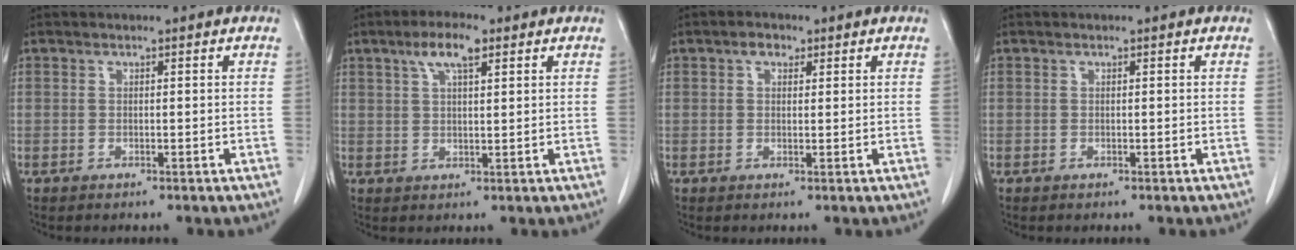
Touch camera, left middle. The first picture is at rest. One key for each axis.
{"total": 5.1, "fx": 2.9, "fy": 1.2, "fz": 4.1, "tx": -0.083, "ty": 0.008, "tz": 0.052}
{"total": 1.9, "fx": 1.1, "fy": 1.2, "fz": 1.0, "tx": -0.020, "ty": 0.007, "tz": 0.016}
{"total": 0.0}